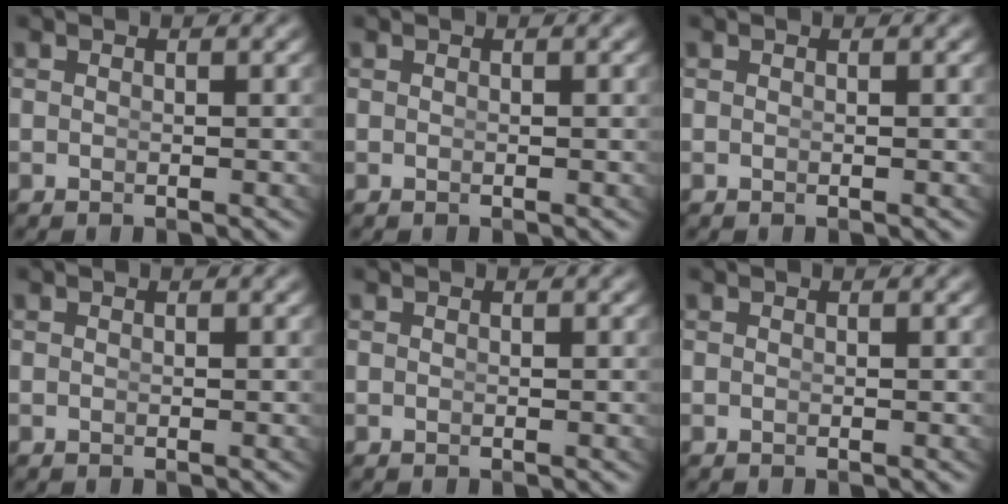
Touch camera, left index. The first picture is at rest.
{"total": 0.0}
{"total": 0.0}
{"total": 0.0}
{"total": 0.0}
{"total": 0.0}